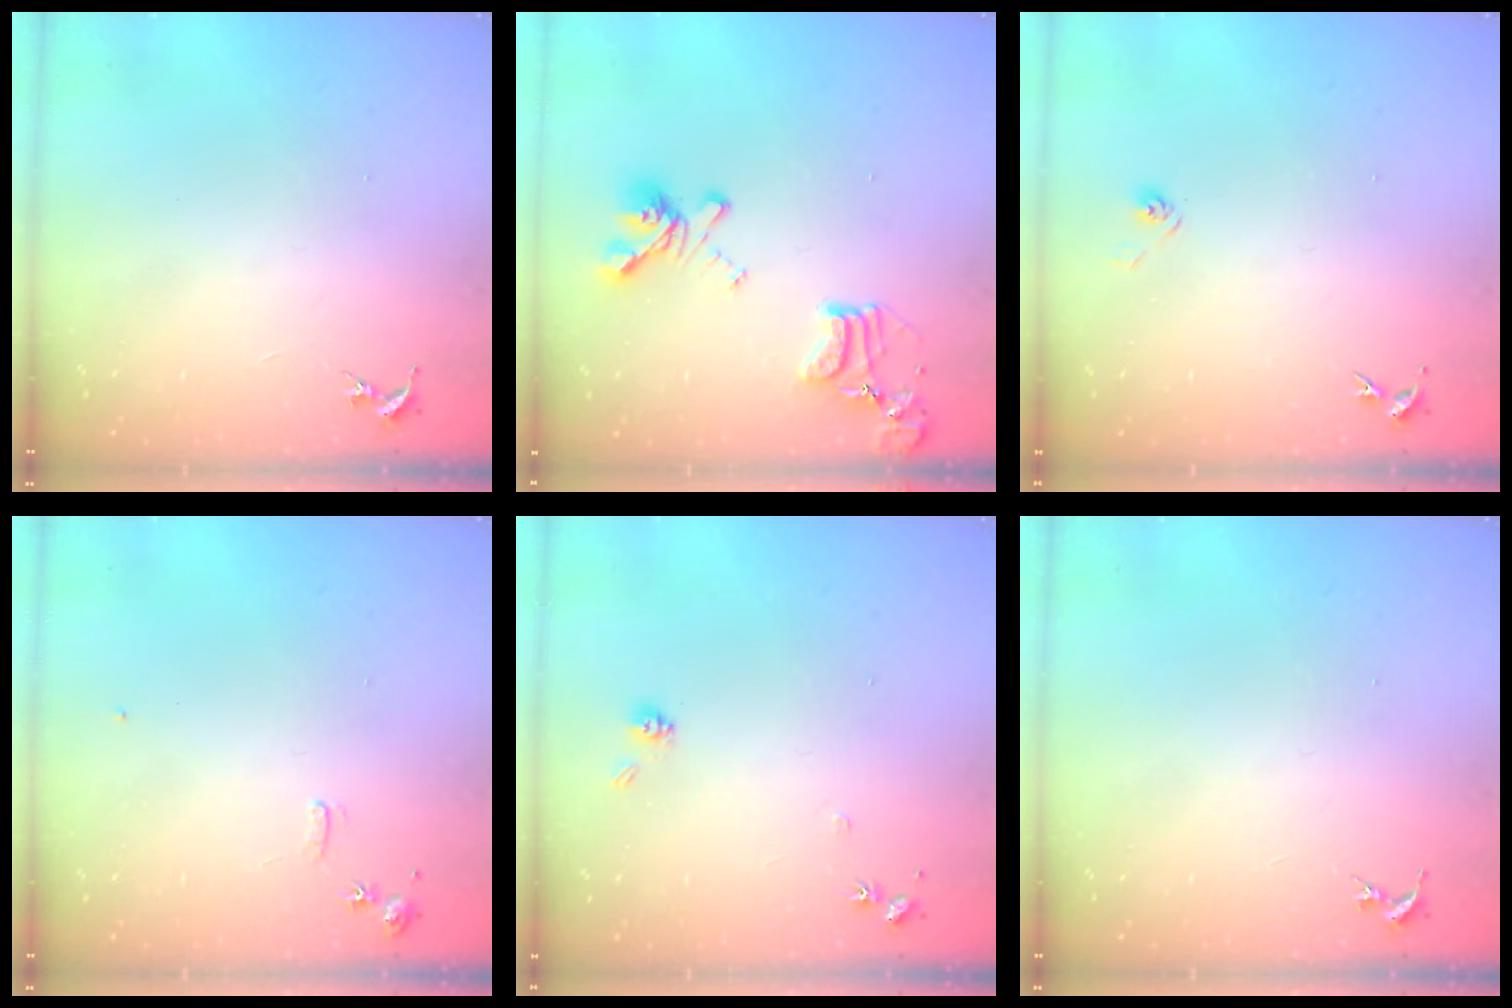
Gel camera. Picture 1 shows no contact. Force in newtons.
{"total": 16.9, "press": 16.8, "slide": 1.2}
{"total": 2.9, "press": 2.5, "slide": 1.5}
{"total": 6.2, "press": 6.2, "slide": 0.8}
{"total": 5.8, "press": 5.7, "slide": 1.1}
{"total": 0.0}